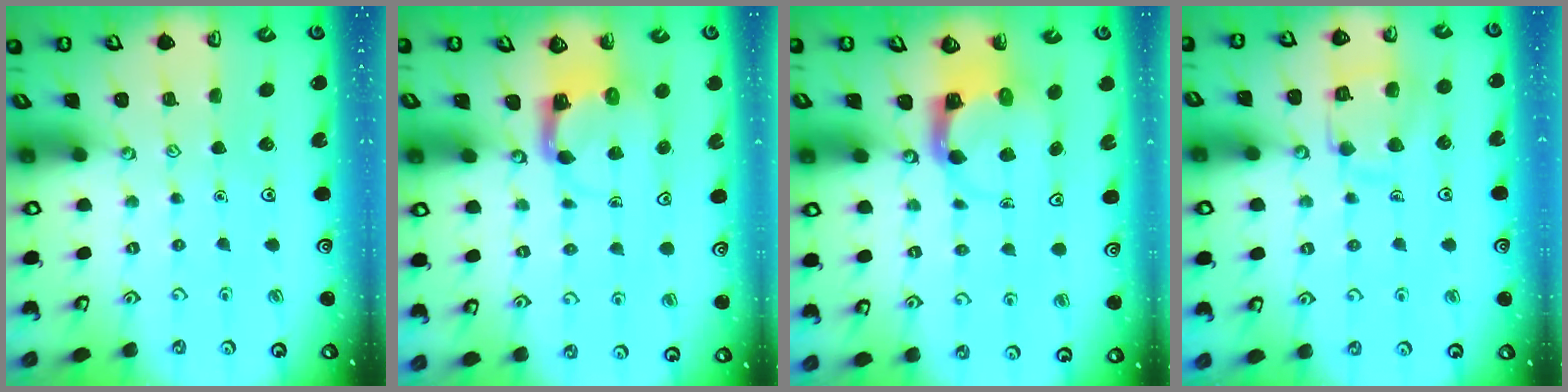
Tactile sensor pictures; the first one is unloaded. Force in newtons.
{"total": 3.9, "press": 3.9, "slide": 0.7}
{"total": 3.9, "press": 3.8, "slide": 0.5}
{"total": 11.8, "press": 11.7, "slide": 1.1}